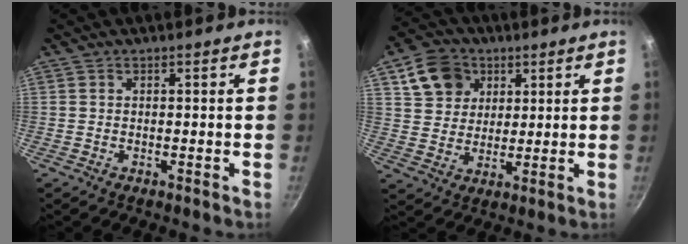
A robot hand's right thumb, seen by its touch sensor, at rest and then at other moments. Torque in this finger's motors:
{"motor_torque": [-0.73, 1.13, -0.42, 0.19, 0.21]}